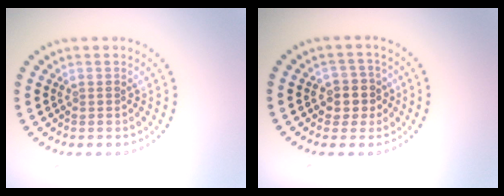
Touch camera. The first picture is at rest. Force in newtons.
{"total": 2.9, "press": 2.6, "slide": 1.2}